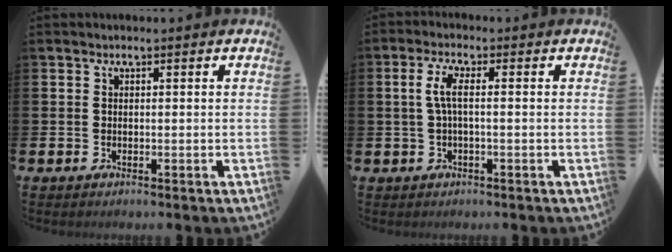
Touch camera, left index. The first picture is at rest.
{"total": 3.2, "force": [0.4, 0.9, 3.0], "torque": [-0.063, 0.008, 0.005]}